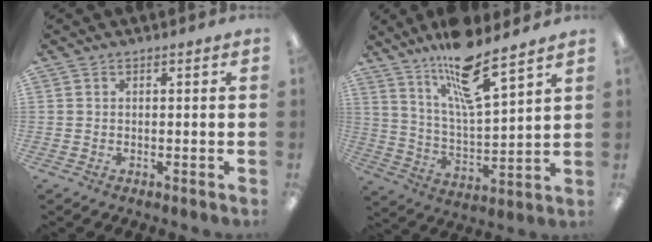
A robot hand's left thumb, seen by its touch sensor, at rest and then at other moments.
{"total": 14.8, "force": [11.2, 2.9, 9.1], "torque": [-0.167, -0.060, 0.186]}